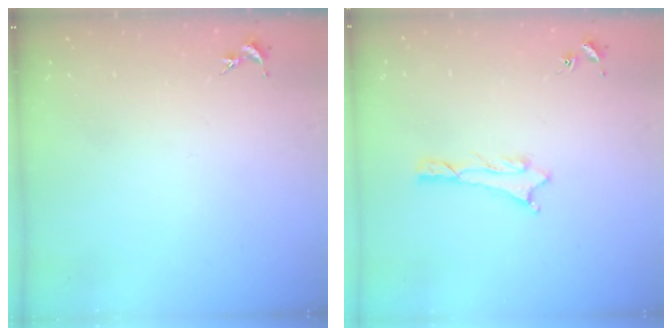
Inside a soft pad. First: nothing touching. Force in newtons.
{"total": 0.9, "press": 0.8, "slide": 0.1}